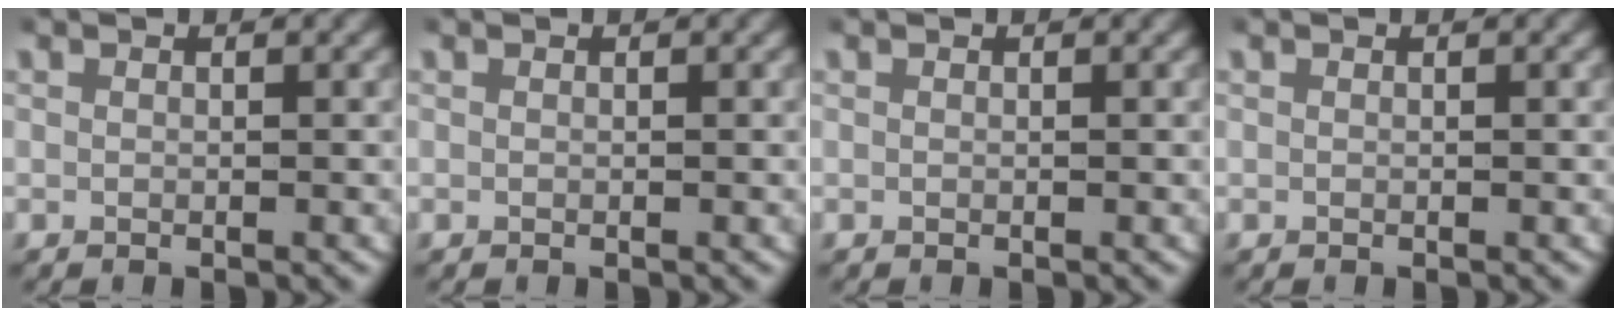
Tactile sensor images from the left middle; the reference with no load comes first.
{"total": 0.0}
{"total": 0.0}
{"total": 0.0}